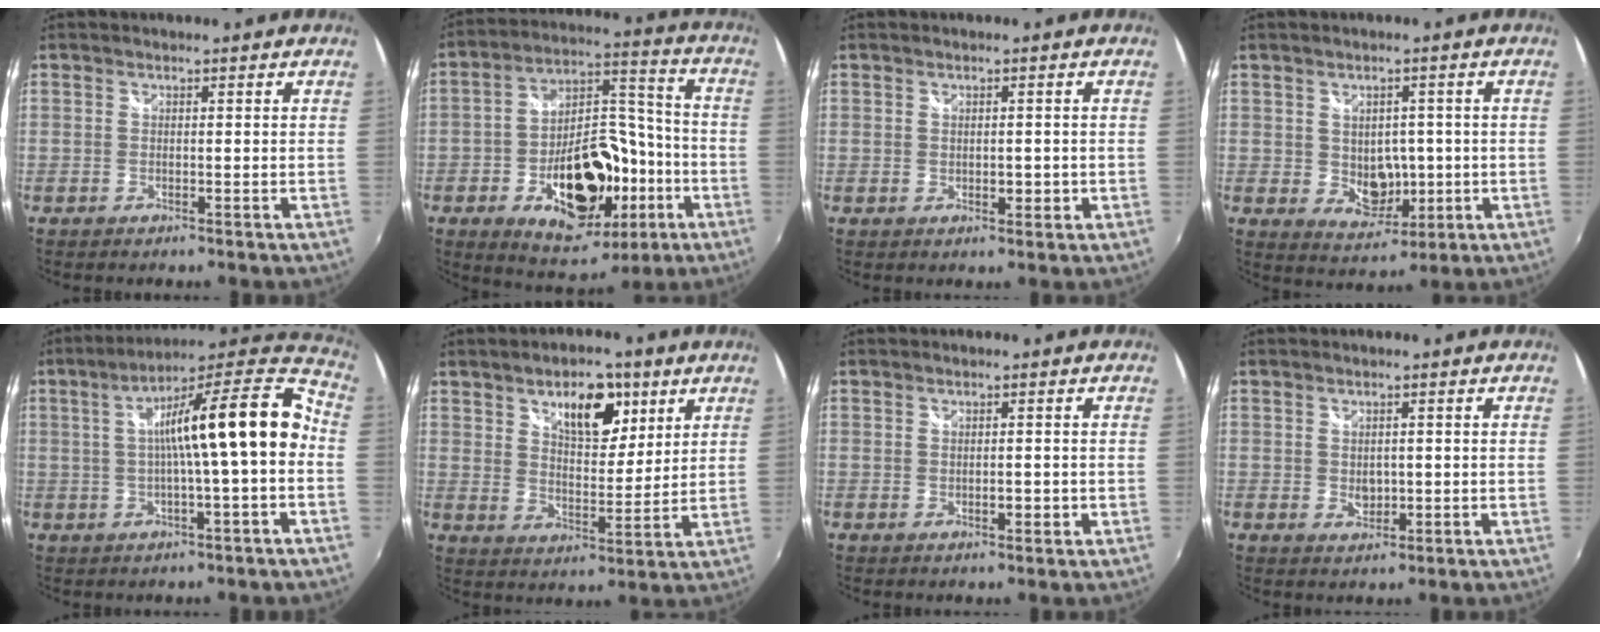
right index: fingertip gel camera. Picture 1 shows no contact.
{"total": 21.4, "force": [-7.9, 12.0, 15.9], "torque": [-0.277, 0.032, -0.099]}
{"total": 2.0, "force": [-0.2, 1.1, 1.6], "torque": [-0.021, -0.002, -0.002]}
{"total": 6.7, "force": [-0.2, 5.5, 3.8], "torque": [-0.067, -0.005, 0.012]}
{"total": 18.6, "force": [-0.1, 2.7, 18.4], "torque": [-0.269, 0.033, 0.001]}
{"total": 11.3, "force": [6.1, 5.6, 7.7], "torque": [-0.106, 0.005, 0.098]}
{"total": 1.7, "force": [-0.4, 0.8, 1.5], "torque": [-0.021, -0.002, -0.004]}
{"total": 2.5, "force": [-0.1, 2.0, 1.5], "torque": [-0.022, -0.002, 0.001]}